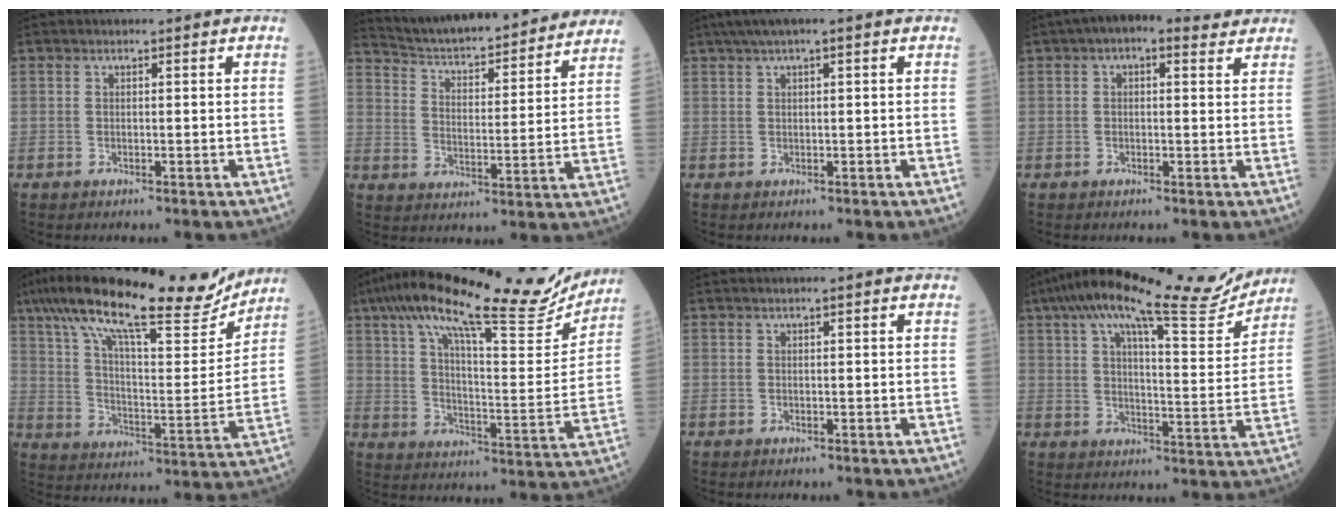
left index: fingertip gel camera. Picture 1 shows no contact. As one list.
[{"total": 24.6, "force": [22.7, 3.2, 8.9], "torque": [-0.134, -0.021, 0.307]}, {"total": 4.4, "force": [2.8, 0.1, 3.4], "torque": [-0.063, 0.032, 0.049]}, {"total": 6.3, "force": [4.2, 2.6, 3.9], "torque": [-0.058, 0.043, 0.057]}, {"total": 24.3, "force": [19.6, 4.1, 13.8], "torque": [-0.239, 0.025, 0.295]}, {"total": 25.2, "force": [20.5, 4.2, 13.9], "torque": [-0.230, 0.011, 0.288]}, {"total": 0.7, "force": [0.4, -0.1, 0.5], "torque": [-0.014, 0.004, 0.010]}, {"total": 20.0, "force": [17.1, 2.4, 10.0], "torque": [-0.161, 0.006, 0.234]}]